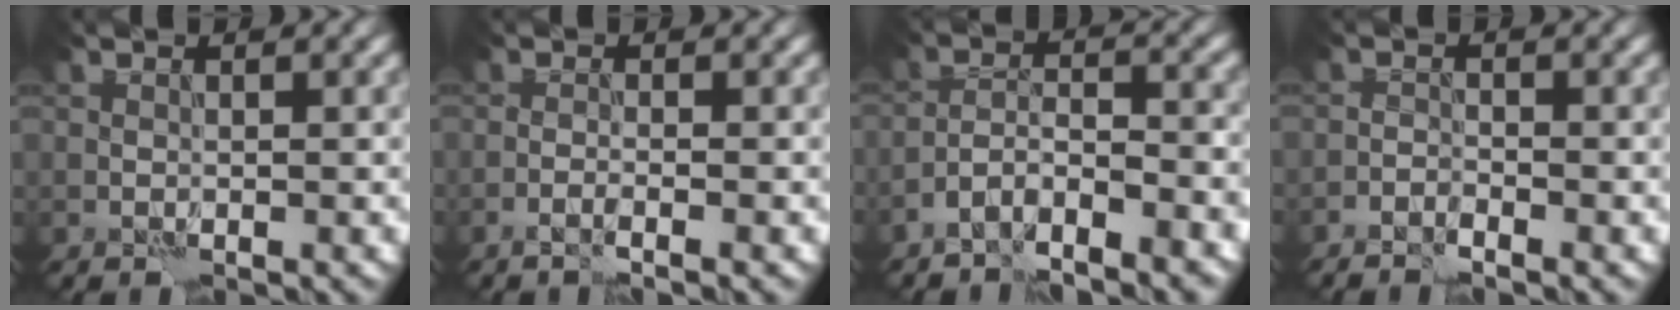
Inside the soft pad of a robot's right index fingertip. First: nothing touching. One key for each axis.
{"total": 1.1, "fx": -0.8, "fy": -0.2, "fz": 0.7, "tx": -0.010, "ty": 0.002, "tz": -0.019}
{"total": 4.3, "fx": -3.5, "fy": 0.9, "fz": 2.3, "tx": -0.035, "ty": 0.005, "tz": -0.066}
{"total": 1.3, "fx": -1.2, "fy": 0.0, "fz": 0.4, "tx": -0.011, "ty": 0.001, "tz": -0.029}